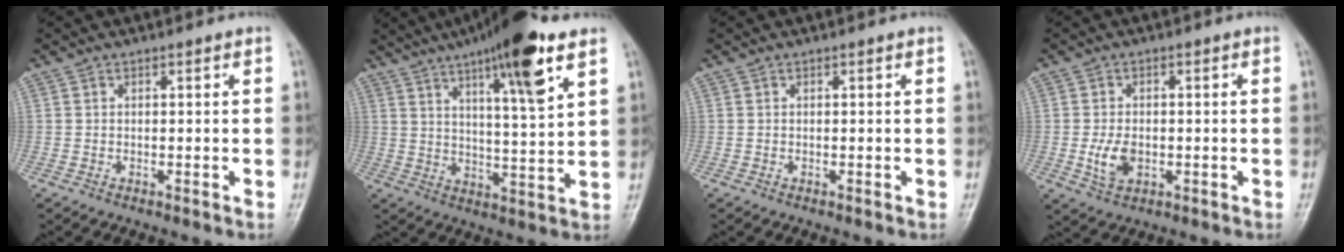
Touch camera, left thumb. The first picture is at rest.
{"total": 16.4, "force": [9.3, 2.8, 13.1], "torque": [-0.198, -0.035, 0.146]}
{"total": 0.0}
{"total": 4.7, "force": [-1.1, 3.2, 3.2], "torque": [-0.062, -0.002, -0.016]}